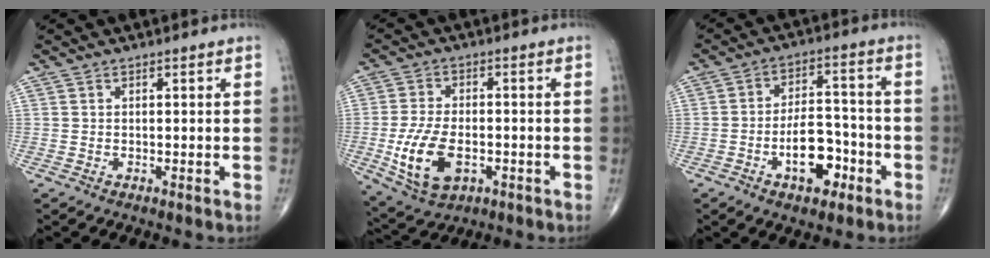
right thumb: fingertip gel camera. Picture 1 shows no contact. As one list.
[{"total": 11.5, "force": [-2.9, 6.6, 8.9], "torque": [-0.173, 0.002, -0.042]}, {"total": 10.4, "force": [-4.3, 5.5, 7.7], "torque": [-0.102, 0.037, -0.069]}]